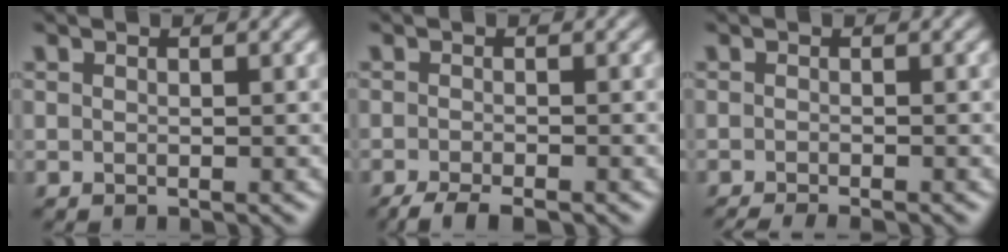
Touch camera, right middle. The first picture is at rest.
{"total": 3.0, "force": [-2.4, 0.6, 1.7], "torque": [-0.032, -0.006, -0.044]}
{"total": 2.4, "force": [-1.9, 0.3, 1.4], "torque": [-0.014, -0.004, -0.034]}